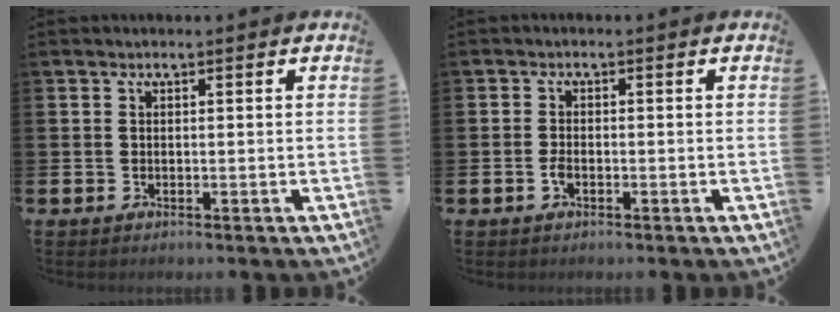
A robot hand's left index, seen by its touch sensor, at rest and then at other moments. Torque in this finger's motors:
{"motor_torque": [0.27, 0.08, 0.01, 0.05]}